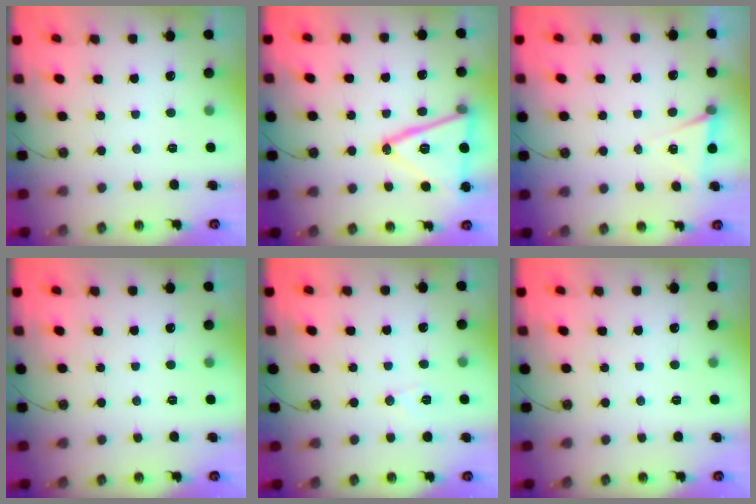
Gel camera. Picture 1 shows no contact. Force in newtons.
{"total": 19.0, "press": 18.7, "slide": 3.4}
{"total": 5.4, "press": 2.9, "slide": 4.5}
{"total": 0.0}
{"total": 5.1, "press": 4.8, "slide": 1.8}
{"total": 0.0}